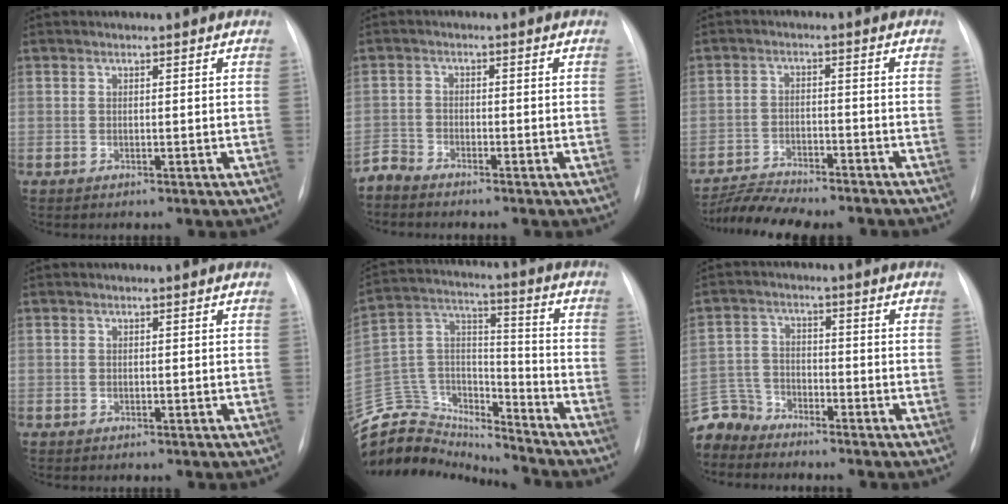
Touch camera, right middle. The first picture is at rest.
{"total": 2.4, "force": [-2.4, 0.1, -0.4], "torque": [0.012, -0.012, -0.048]}
{"total": 9.2, "force": [-8.7, 1.0, 2.8], "torque": [-0.044, 0.001, -0.138]}
{"total": 0.0}
{"total": 18.6, "force": [-17.9, 4.6, 2.1], "torque": [-0.051, 0.070, -0.300]}
{"total": 8.7, "force": [-8.4, 2.4, 0.0], "torque": [-0.011, 0.010, -0.170]}